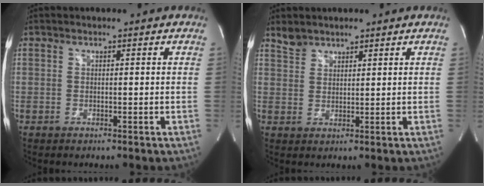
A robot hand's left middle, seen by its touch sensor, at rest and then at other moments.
{"total": 2.9, "force": [2.6, 1.2, 0.4], "torque": [-0.008, 0.009, 0.048]}